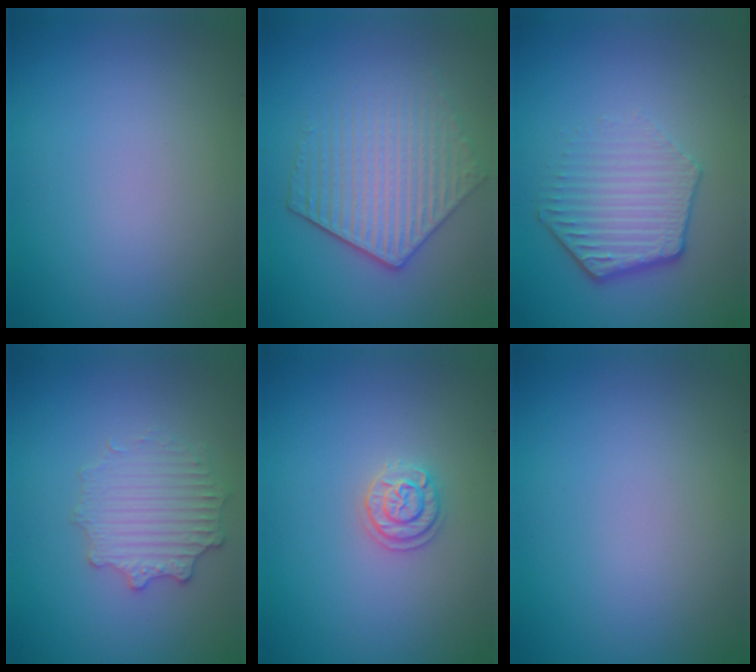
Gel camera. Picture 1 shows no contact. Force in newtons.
{"total": 5.0, "press": 4.0, "slide": 3.1}
{"total": 4.3, "press": 3.3, "slide": 2.7}
{"total": 2.7, "press": 2.6, "slide": 0.5}
{"total": 1.9, "press": 1.9, "slide": 0.2}
{"total": 0.0}